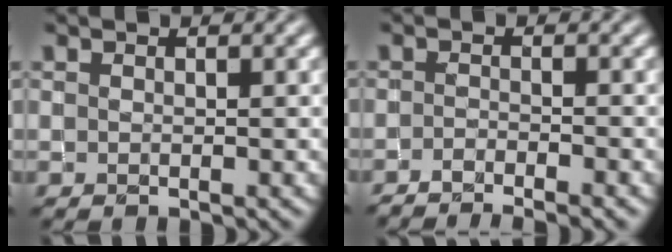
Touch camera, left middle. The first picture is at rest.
{"total": 3.8, "force": [-3.0, 0.5, 2.2], "torque": [-0.038, 0.000, -0.055]}